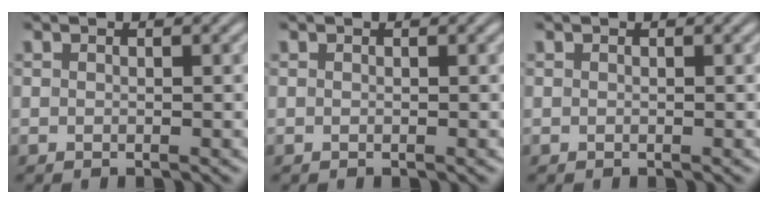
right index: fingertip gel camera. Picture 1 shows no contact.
{"total": 0.0}
{"total": 0.0}